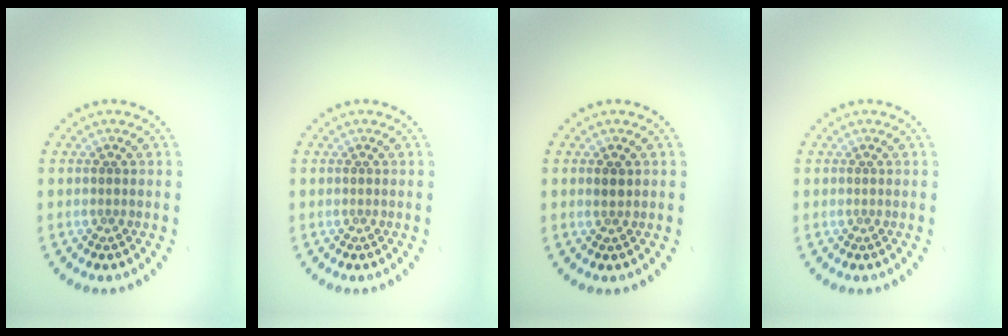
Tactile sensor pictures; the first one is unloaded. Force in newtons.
{"total": 0.0}
{"total": 0.8, "press": 0.8, "slide": 0.2}
{"total": 0.0}